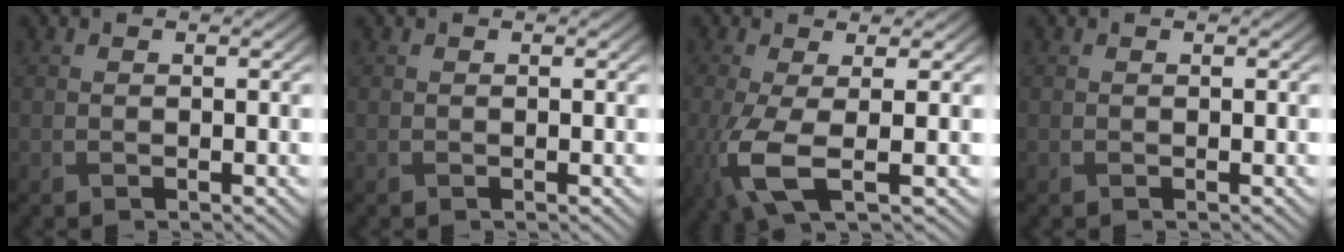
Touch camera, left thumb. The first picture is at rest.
{"total": 0.0}
{"total": 6.1, "force": [-1.1, 1.8, 5.7], "torque": [-0.141, -0.020, -0.020]}
{"total": 0.0}